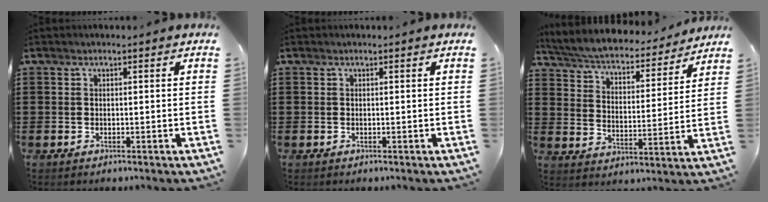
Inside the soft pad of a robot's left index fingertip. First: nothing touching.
{"total": 0.0}
{"total": 5.0, "force": [4.7, 0.2, 1.5], "torque": [-0.053, -0.037, 0.076]}